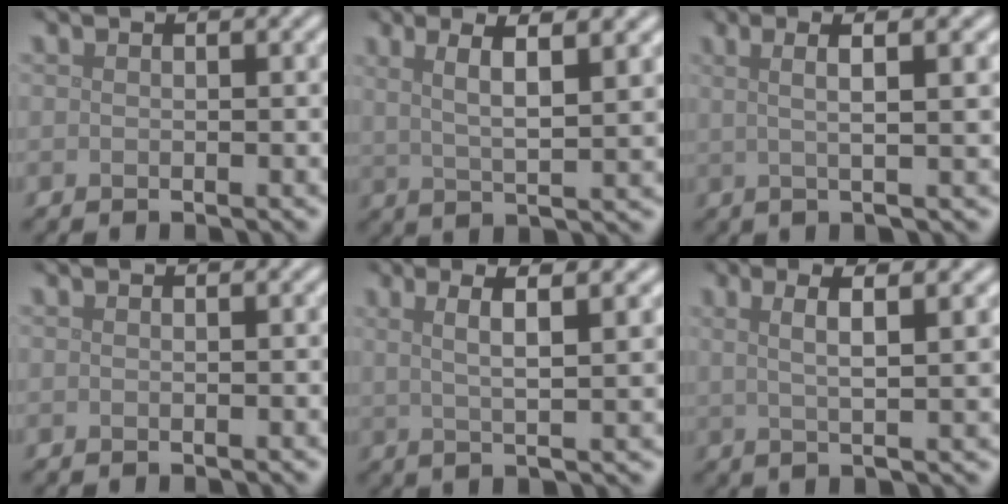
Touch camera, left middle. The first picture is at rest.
{"total": 5.4, "force": [2.4, 1.1, 4.8], "torque": [-0.079, 0.003, 0.041]}
{"total": 5.1, "force": [1.4, 1.2, 4.8], "torque": [-0.064, 0.013, 0.008]}
{"total": 0.0}
{"total": 5.1, "force": [1.9, 0.9, 4.6], "torque": [-0.073, 0.007, 0.030]}
{"total": 4.6, "force": [1.7, 0.9, 4.2], "torque": [-0.065, 0.006, 0.026]}